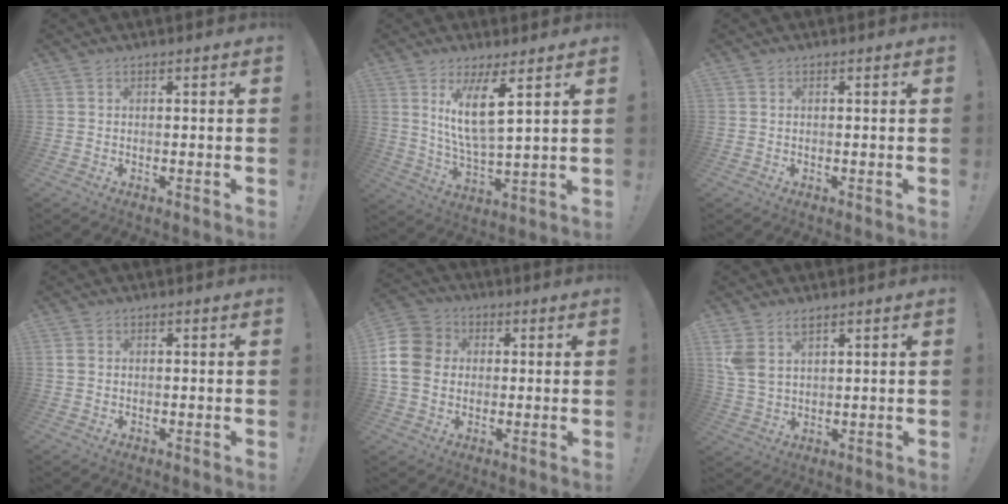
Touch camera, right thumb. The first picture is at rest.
{"total": 11.8, "force": [5.7, 2.5, 10.1], "torque": [-0.176, -0.027, 0.093]}
{"total": 0.0}
{"total": 1.7, "force": [-0.1, 1.5, 0.8], "torque": [-0.021, 0.009, -0.001]}
{"total": 12.9, "force": [0.7, 10.9, 6.9], "torque": [-0.140, 0.016, 0.016]}
{"total": 6.3, "force": [3.7, 3.5, 3.7], "torque": [-0.071, -0.012, 0.074]}